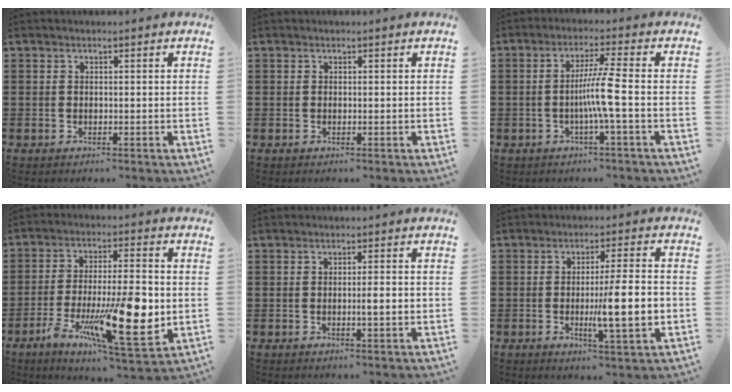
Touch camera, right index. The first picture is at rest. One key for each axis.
{"total": 0.0}
{"total": 5.8, "fx": -1.2, "fy": -0.9, "fz": 5.6, "tx": -0.099, "ty": -0.005, "tz": -0.028}
{"total": 16.6, "fx": -4.6, "fy": 4.7, "fz": 15.2, "tx": -0.271, "ty": -0.009, "tz": -0.065}
{"total": 2.6, "fx": -0.3, "fy": 0.1, "fz": 2.6, "tx": -0.043, "ty": -0.004, "tz": -0.007}
{"total": 9.7, "fx": -1.6, "fy": 1.3, "fz": 9.5, "tx": -0.148, "ty": -0.005, "tz": -0.028}